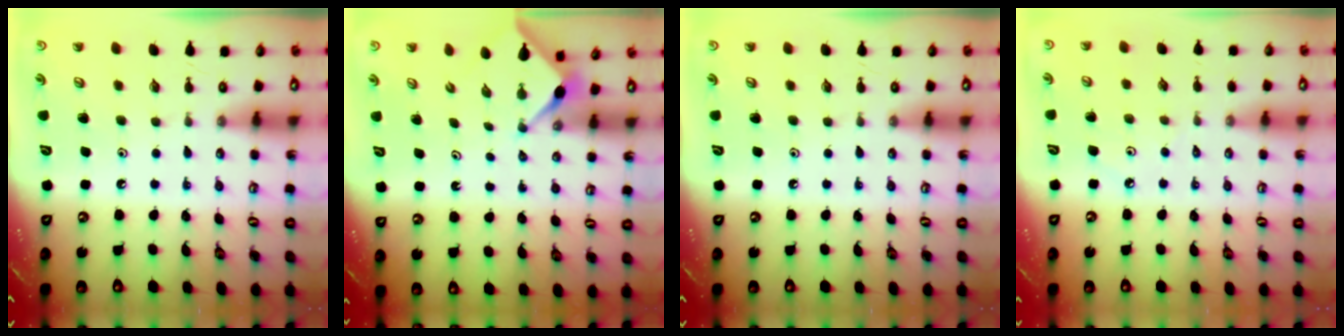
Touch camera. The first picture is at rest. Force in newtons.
{"total": 2.9, "press": 2.9, "slide": 0.4}
{"total": 0.0}
{"total": 2.3, "press": 2.2, "slide": 0.5}